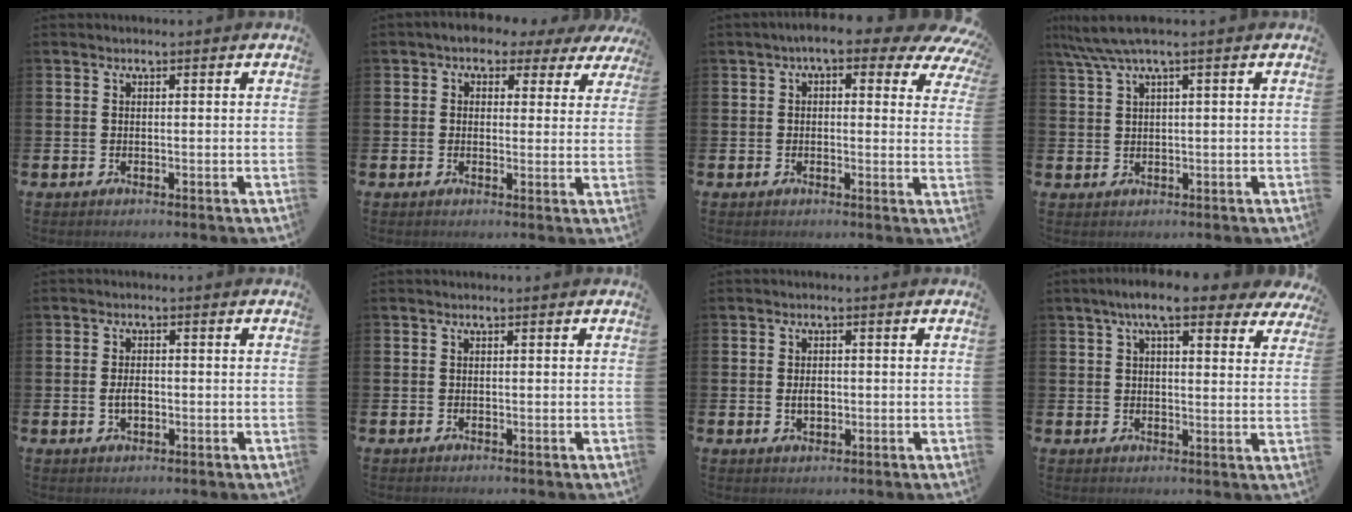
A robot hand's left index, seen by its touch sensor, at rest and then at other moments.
{"total": 3.0, "force": [1.8, 2.2, 0.9], "torque": [-0.030, -0.002, 0.027]}
{"total": 4.9, "force": [3.0, 2.1, 3.3], "torque": [-0.066, -0.012, 0.046]}
{"total": 3.5, "force": [2.1, 0.0, 2.8], "torque": [-0.066, 0.001, 0.039]}
{"total": 2.2, "force": [-0.3, 1.3, 1.8], "torque": [-0.025, 0.000, -0.008]}
{"total": 0.0}
{"total": 2.1, "force": [-0.1, 1.3, 1.6], "torque": [-0.021, 0.001, -0.005]}
{"total": 8.0, "force": [6.3, 2.0, 4.5], "torque": [-0.078, -0.015, 0.108]}